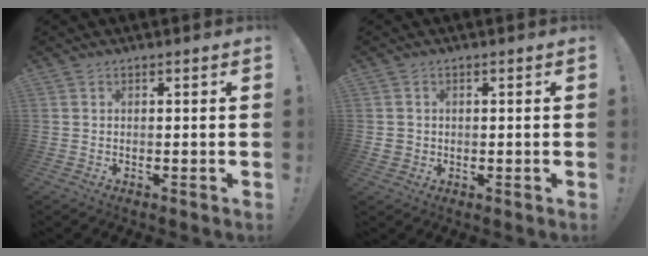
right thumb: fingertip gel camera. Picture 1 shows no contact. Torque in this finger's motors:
{"motor_torque": [0.03, 0.08, 0.25, -0.35, -0.04]}